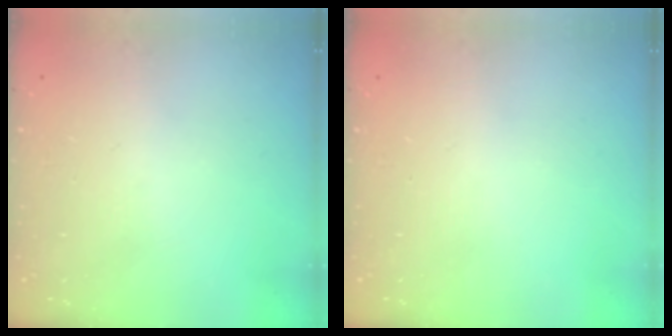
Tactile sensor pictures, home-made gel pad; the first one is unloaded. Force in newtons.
{"total": 0.0}